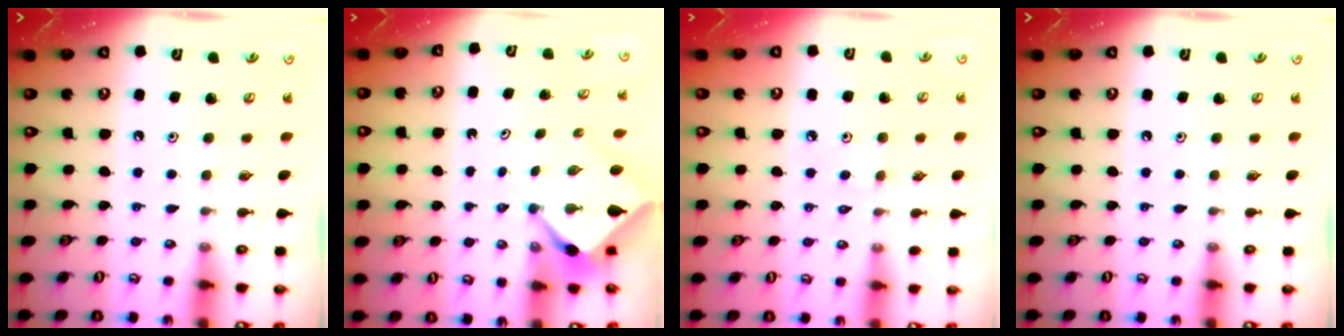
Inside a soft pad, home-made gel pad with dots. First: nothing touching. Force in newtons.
{"total": 2.9, "press": 2.9, "slide": 0.4}
{"total": 5.5, "press": 5.4, "slide": 0.9}
{"total": 0.0}